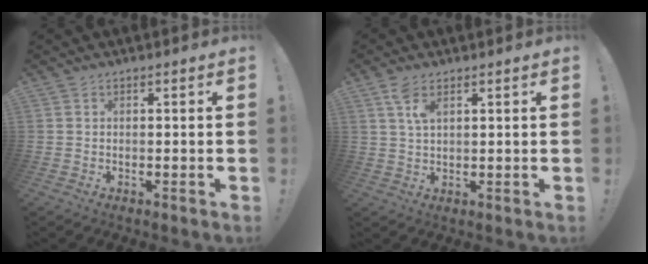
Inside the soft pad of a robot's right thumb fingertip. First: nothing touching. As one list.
[{"total": 4.9, "force": [2.5, 2.1, 3.7], "torque": [-0.068, -0.006, 0.044]}]